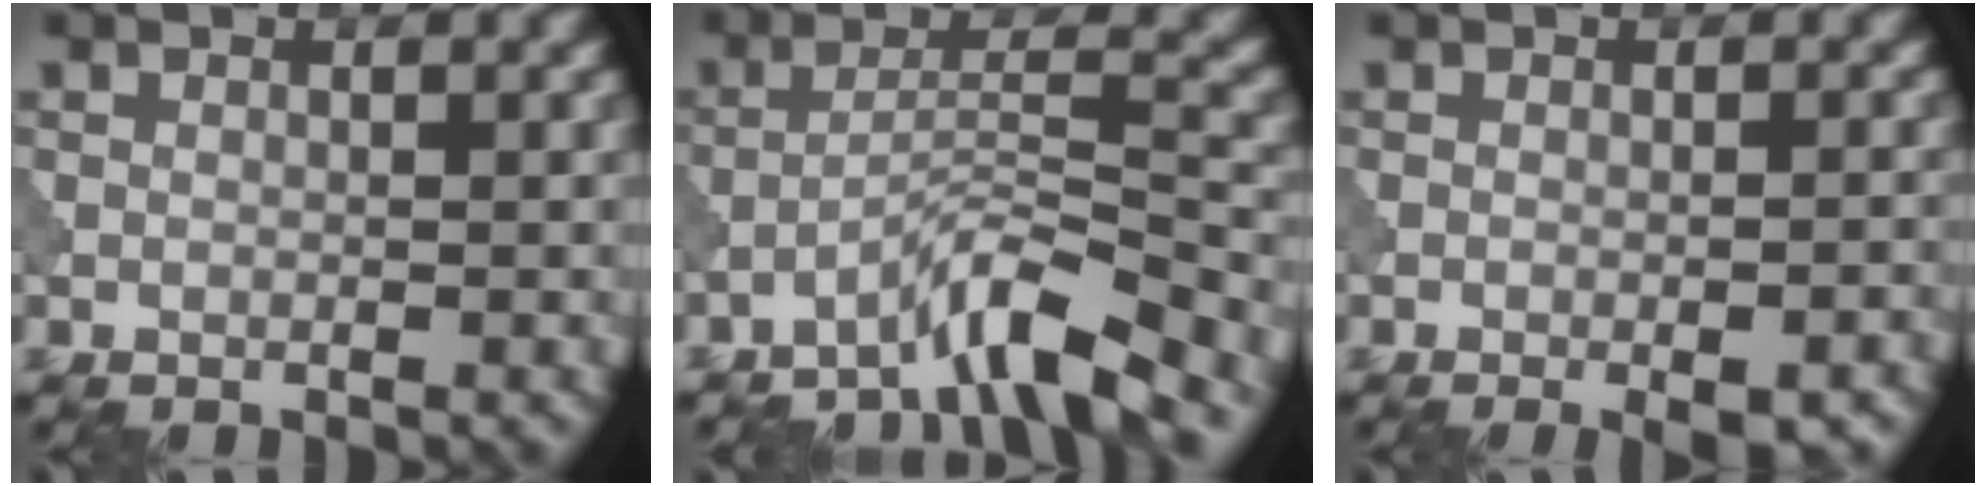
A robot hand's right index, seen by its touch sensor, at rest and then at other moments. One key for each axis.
{"total": 5.5, "fx": -4.4, "fy": 0.3, "fz": 3.3, "tx": -0.055, "ty": 0.014, "tz": -0.088}
{"total": 3.3, "fx": -2.0, "fy": 0.8, "fz": 2.5, "tx": -0.038, "ty": 0.003, "tz": -0.021}